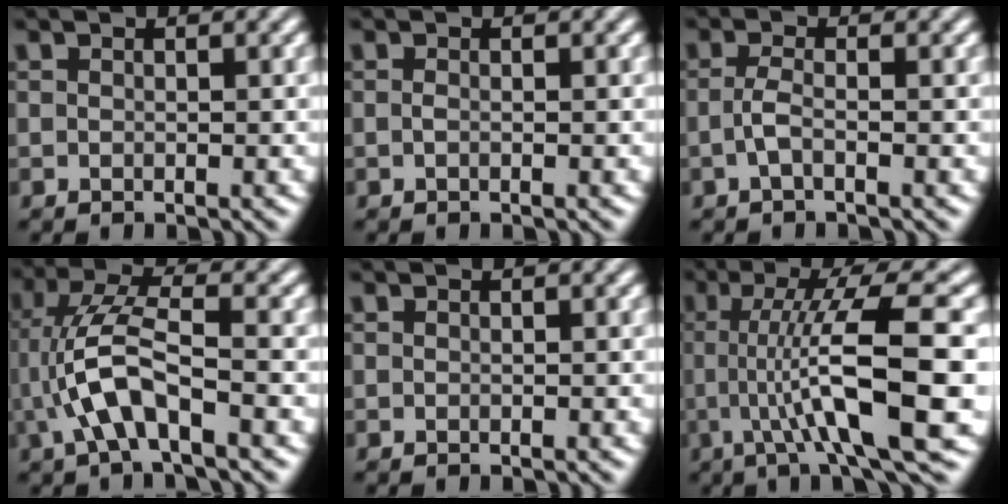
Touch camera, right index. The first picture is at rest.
{"total": 0.8, "force": [-0.4, -0.6, 0.0], "torque": [-0.007, -0.010, 0.000]}
{"total": 1.7, "force": [-1.0, -0.6, 1.2], "torque": [-0.027, -0.009, -0.012]}
{"total": 5.0, "force": [-0.1, 1.7, 4.7], "torque": [-0.100, -0.004, 0.002]}
{"total": 0.0}
{"total": 9.4, "force": [0.0, 1.3, 9.3], "torque": [-0.141, -0.007, 0.006]}